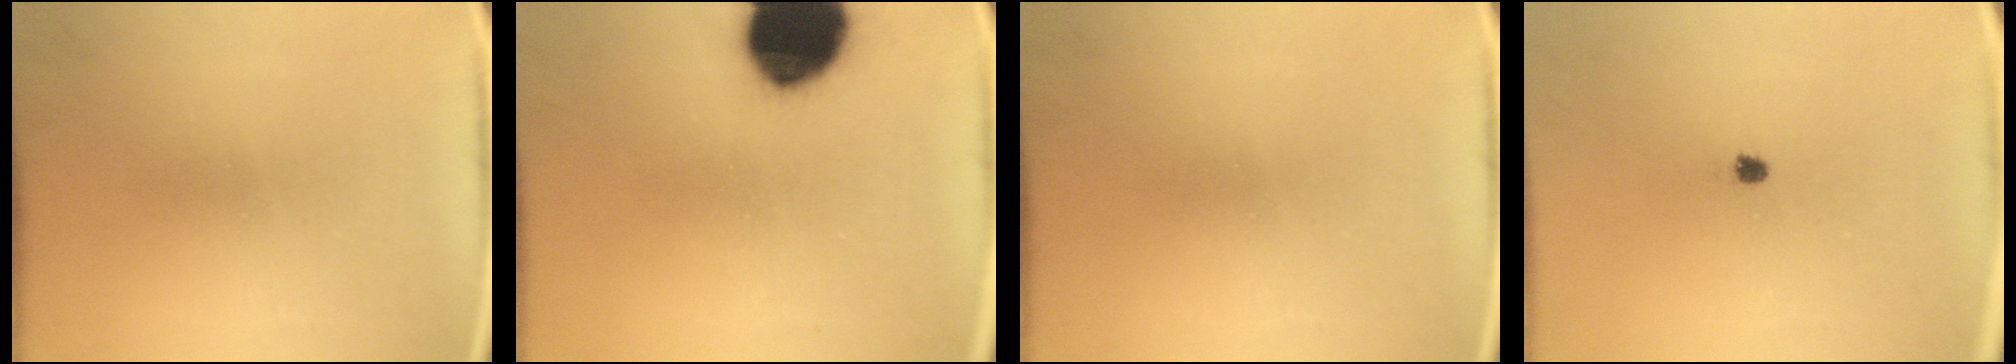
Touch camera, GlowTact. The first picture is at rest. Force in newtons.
{"total": 19.6}
{"total": 0.0}
{"total": 1.3}